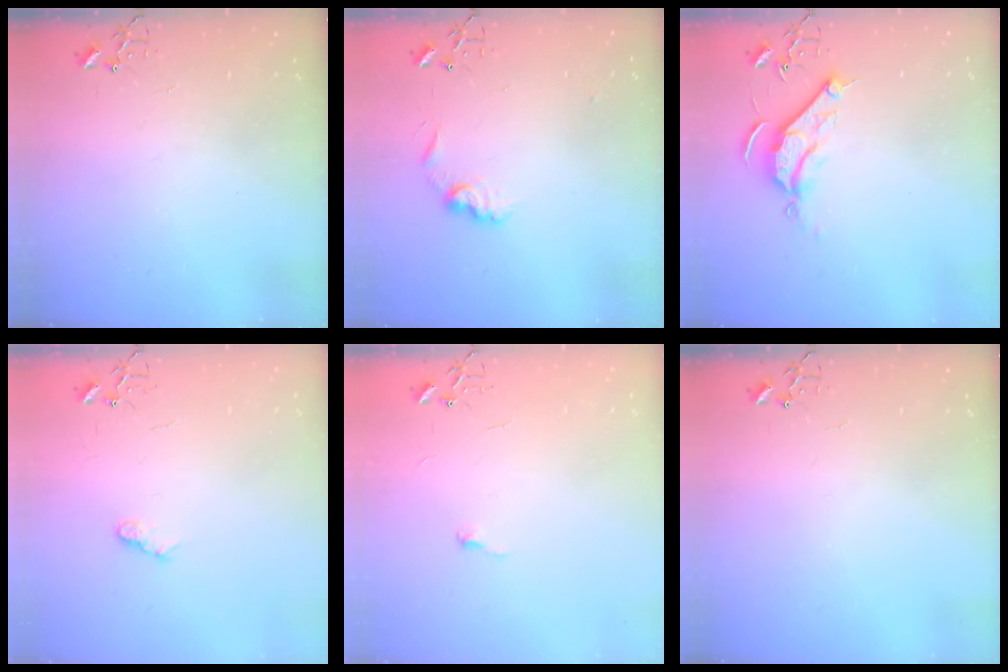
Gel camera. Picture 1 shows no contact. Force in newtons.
{"total": 8.4, "press": 8.4, "slide": 0.3}
{"total": 9.1, "press": 9.1, "slide": 0.1}
{"total": 7.2, "press": 7.1, "slide": 0.7}
{"total": 3.7, "press": 3.7, "slide": 0.3}
{"total": 0.0}